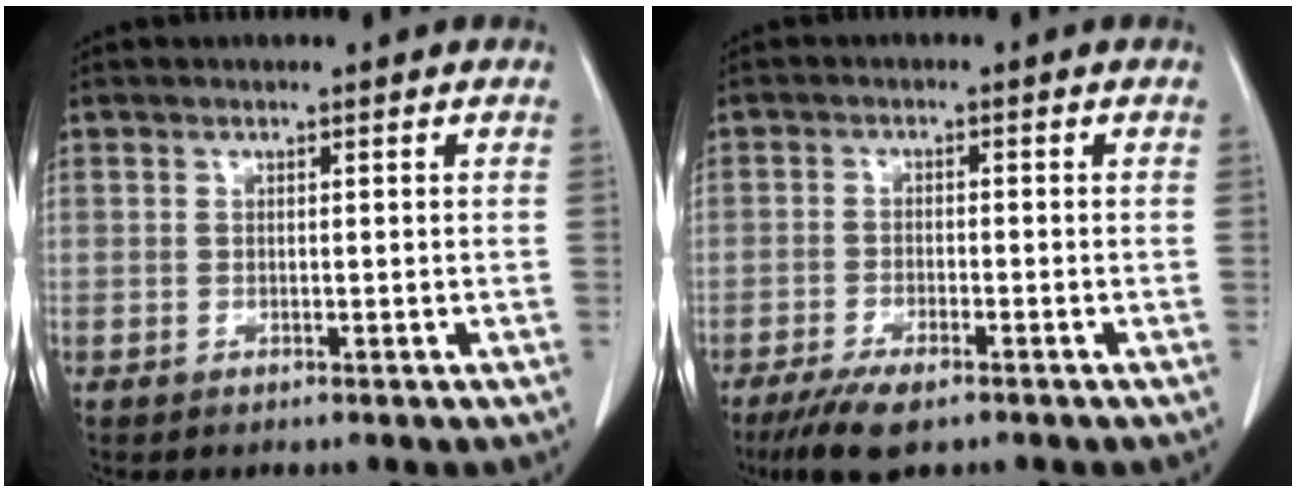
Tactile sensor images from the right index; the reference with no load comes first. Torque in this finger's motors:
{"motor_torque": [0.38, -0.36, 0.16, 0.06]}